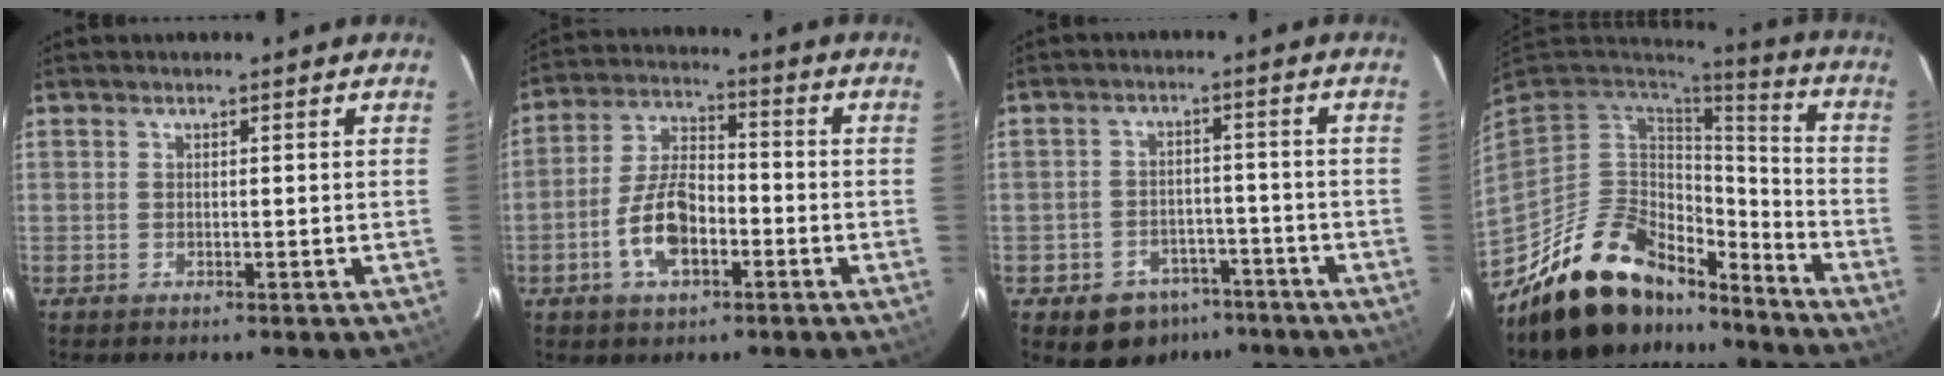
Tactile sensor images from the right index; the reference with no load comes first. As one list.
[{"total": 10.3, "force": [-3.9, 5.2, 8.0], "torque": [-0.165, 0.013, -0.069]}, {"total": 8.7, "force": [-5.6, 6.2, 2.6], "torque": [-0.067, 0.022, -0.065]}, {"total": 20.2, "force": [-15.2, 9.9, 9.0], "torque": [-0.191, 0.016, -0.240]}]